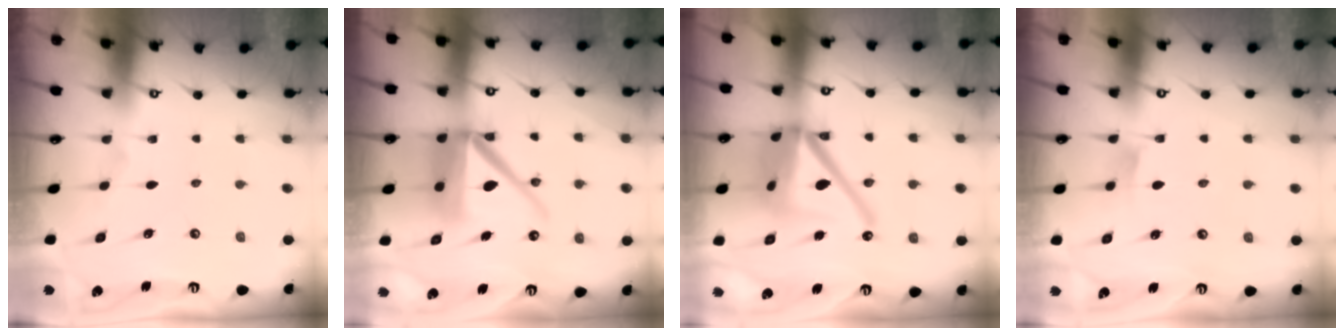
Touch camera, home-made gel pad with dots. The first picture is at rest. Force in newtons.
{"total": 16.3, "press": 16.2, "slide": 2.1}
{"total": 19.8, "press": 19.6, "slide": 2.8}
{"total": 4.7, "press": 4.6, "slide": 0.7}